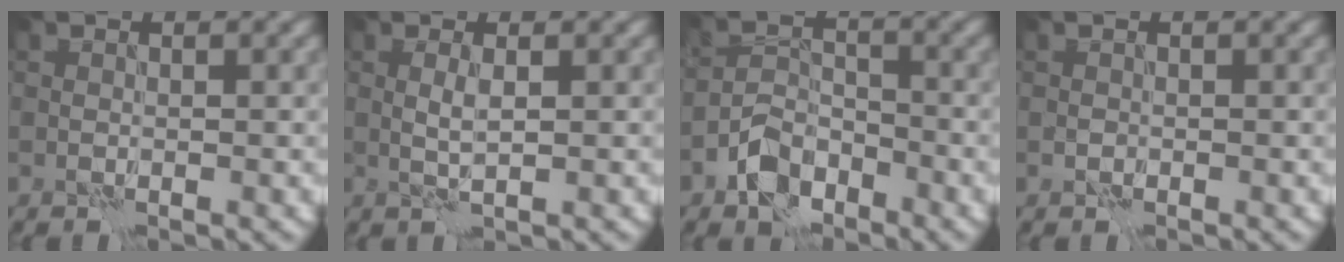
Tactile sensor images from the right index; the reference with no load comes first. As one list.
[{"total": 1.3, "force": [0.4, 0.0, 1.2], "torque": [-0.027, 0.003, 0.007]}, {"total": 4.1, "force": [-2.8, 2.4, 1.9], "torque": [-0.028, 0.005, -0.058]}, {"total": 0.0}]